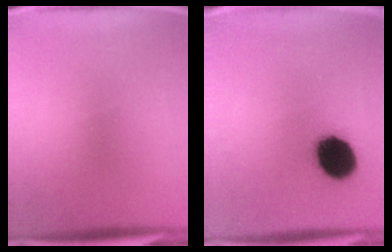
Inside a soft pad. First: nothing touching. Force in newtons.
{"total": 14.8}